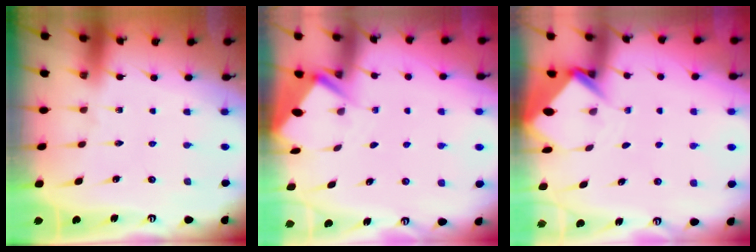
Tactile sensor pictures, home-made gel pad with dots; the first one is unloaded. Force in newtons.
{"total": 2.9, "press": 2.8, "slide": 0.4}
{"total": 3.8, "press": 3.8, "slide": 0.1}